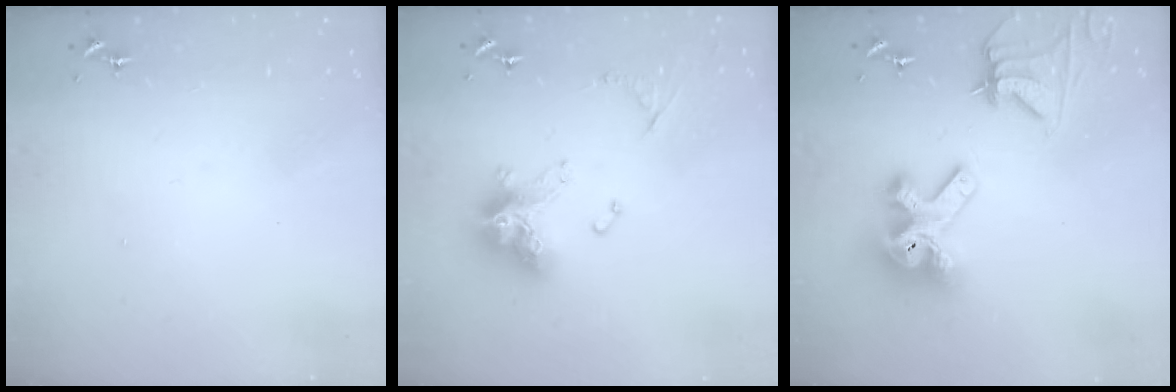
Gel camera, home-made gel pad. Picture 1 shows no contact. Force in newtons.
{"total": 15.3, "press": 15.2, "slide": 1.7}
{"total": 17.2, "press": 17.1, "slide": 2.1}